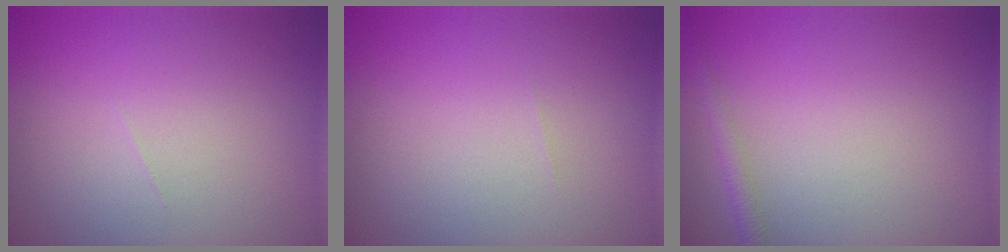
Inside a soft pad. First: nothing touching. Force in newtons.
{"total": 0.0}
{"total": 1.4, "press": 1.4, "slide": 0.1}